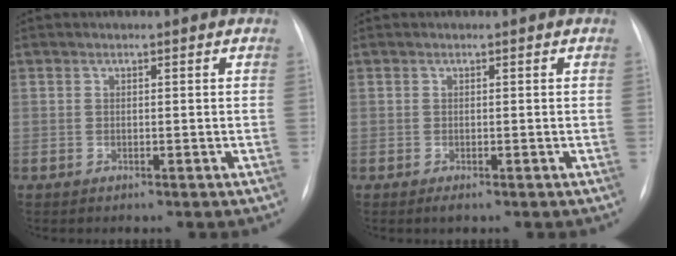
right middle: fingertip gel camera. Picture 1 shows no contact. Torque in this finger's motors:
{"motor_torque": [0.27, -0.22, 0.00, 0.02]}